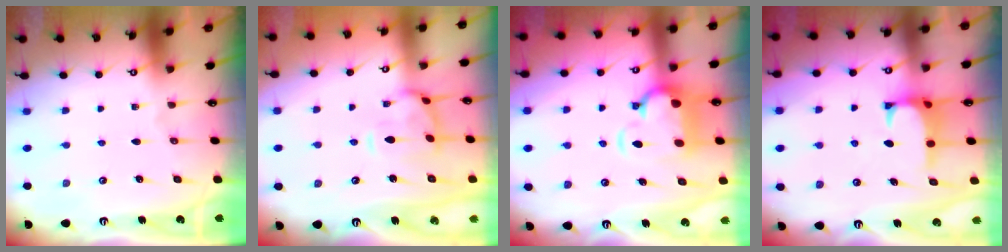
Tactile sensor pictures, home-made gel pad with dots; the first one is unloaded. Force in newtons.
{"total": 1.9, "press": 1.8, "slide": 0.4}
{"total": 4.3, "press": 4.0, "slide": 1.5}
{"total": 0.9, "press": 0.7, "slide": 0.7}